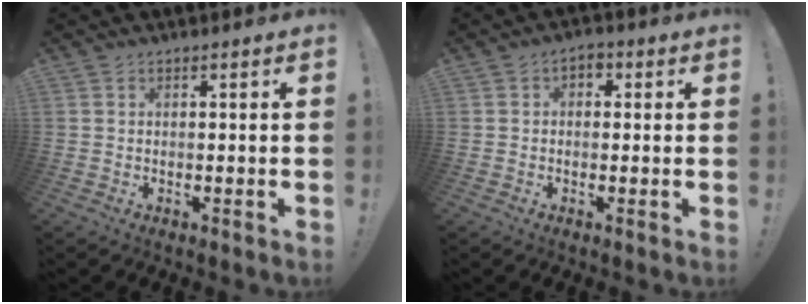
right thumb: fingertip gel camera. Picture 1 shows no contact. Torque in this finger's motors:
{"motor_torque": [0.00, -0.01, 0.09, 0.04, 0.03]}